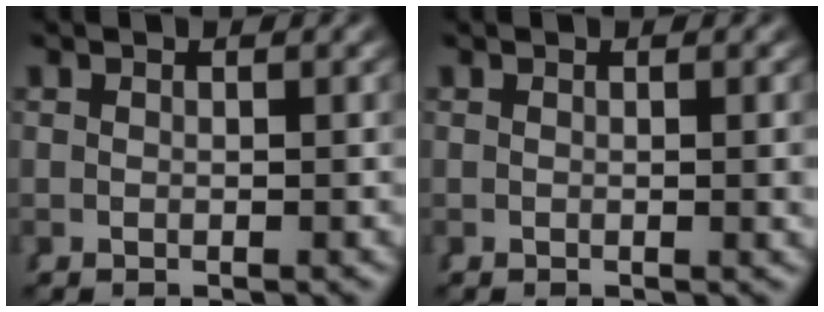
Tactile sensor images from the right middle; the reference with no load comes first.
{"total": 0.6, "force": [0.0, -0.1, 0.5], "torque": [-0.008, 0.001, 0.000]}